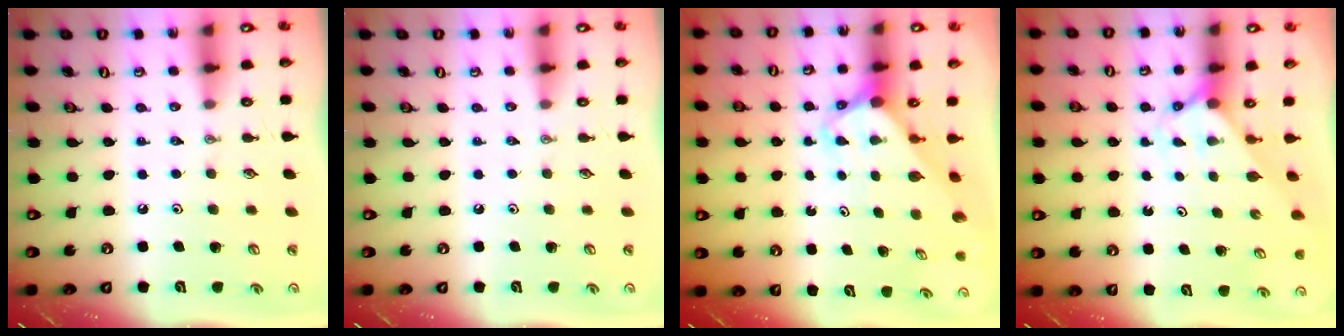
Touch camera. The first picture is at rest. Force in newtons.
{"total": 0.0}
{"total": 3.3, "press": 3.3, "slide": 0.2}
{"total": 2.4, "press": 2.4, "slide": 0.2}